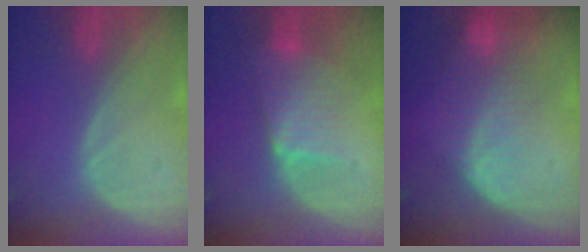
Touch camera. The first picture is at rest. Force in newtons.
{"total": 6.3, "press": 6.0, "slide": 2.0}
{"total": 8.4, "press": 7.1, "slide": 4.4}